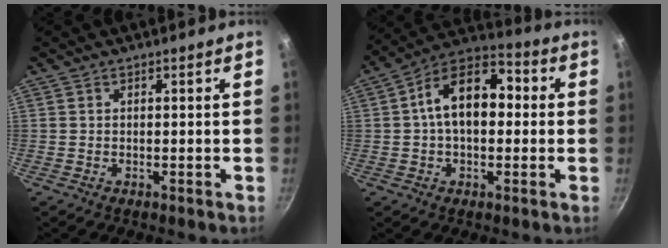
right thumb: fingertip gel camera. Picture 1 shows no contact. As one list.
[{"total": 13.9, "force": [1.3, 8.4, 11.0], "torque": [-0.162, 0.037, 0.006]}]